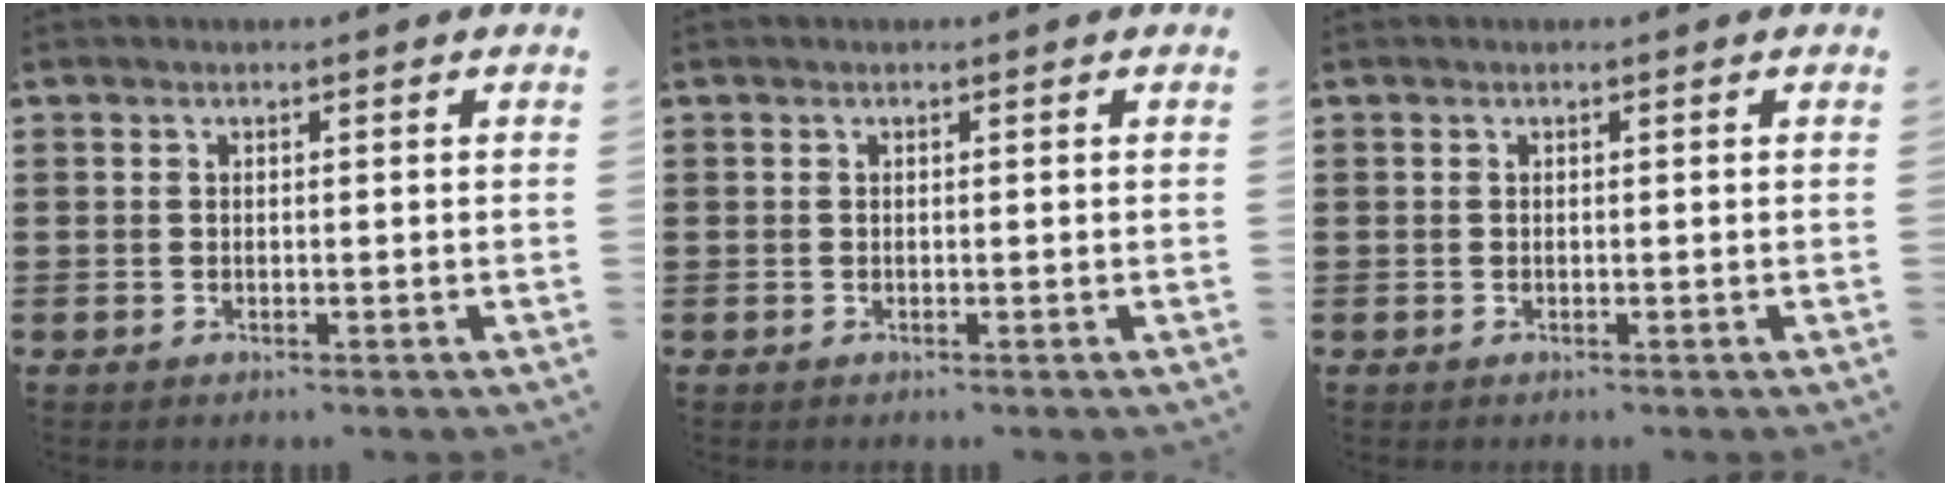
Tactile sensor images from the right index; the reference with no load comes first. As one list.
[{"total": 0.0}, {"total": 0.0}]